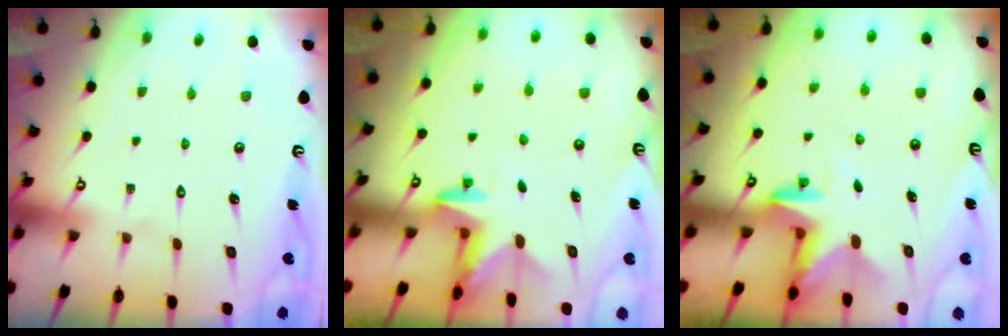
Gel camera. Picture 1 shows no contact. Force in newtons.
{"total": 2.6, "press": 2.5, "slide": 0.4}
{"total": 2.9, "press": 2.9, "slide": 0.2}